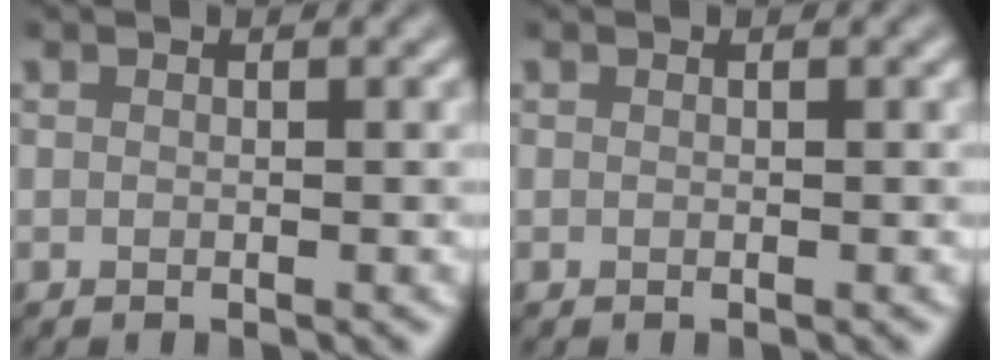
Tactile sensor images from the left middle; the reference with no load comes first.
{"total": 0.0}